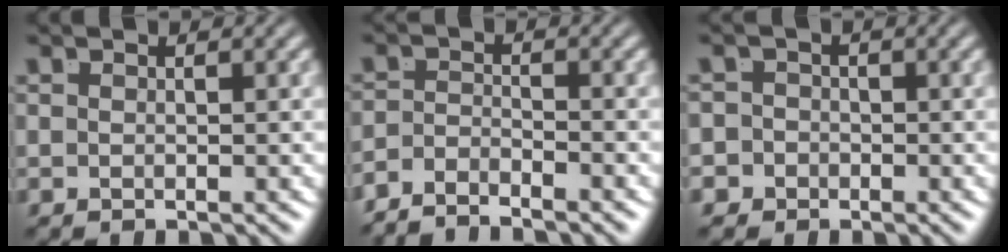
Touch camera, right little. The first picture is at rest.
{"total": 3.3, "force": [-3.1, 0.6, 0.7], "torque": [-0.010, -0.011, -0.055]}
{"total": 3.7, "force": [-1.8, 3.2, 0.2], "torque": [-0.017, -0.014, -0.035]}